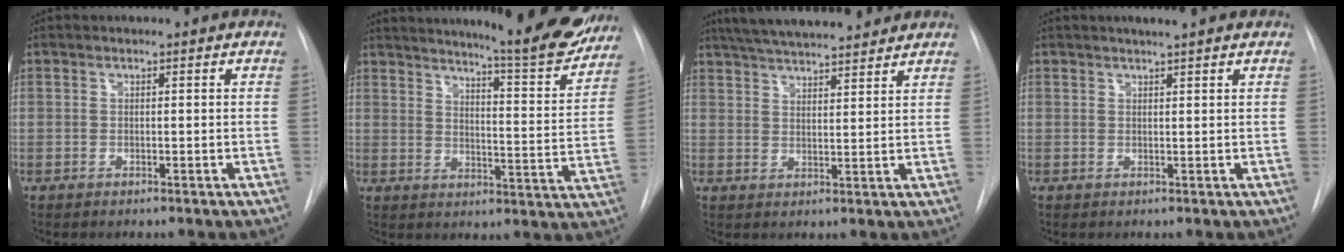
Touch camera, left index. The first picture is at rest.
{"total": 20.9, "force": [18.6, 1.6, 9.3], "torque": [-0.132, -0.062, 0.231]}
{"total": 7.8, "force": [7.2, 0.8, 3.0], "torque": [-0.053, 0.038, 0.111]}
{"total": 3.5, "force": [2.8, 0.0, 2.0], "torque": [-0.028, 0.014, 0.039]}